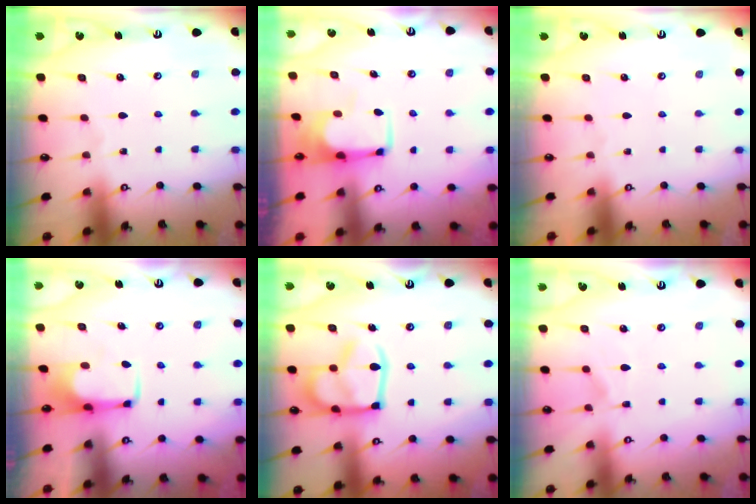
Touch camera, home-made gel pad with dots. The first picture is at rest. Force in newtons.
{"total": 3.5, "press": 3.4, "slide": 0.4}
{"total": 1.5, "press": 1.4, "slide": 0.6}
{"total": 2.0, "press": 2.0, "slide": 0.2}
{"total": 16.8, "press": 16.7, "slide": 1.8}
{"total": 1.7, "press": 1.1, "slide": 1.2}